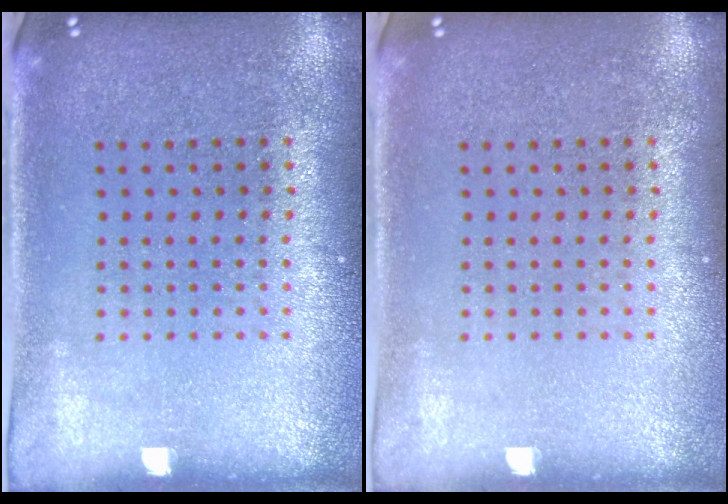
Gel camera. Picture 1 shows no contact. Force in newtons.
{"total": 0.0}